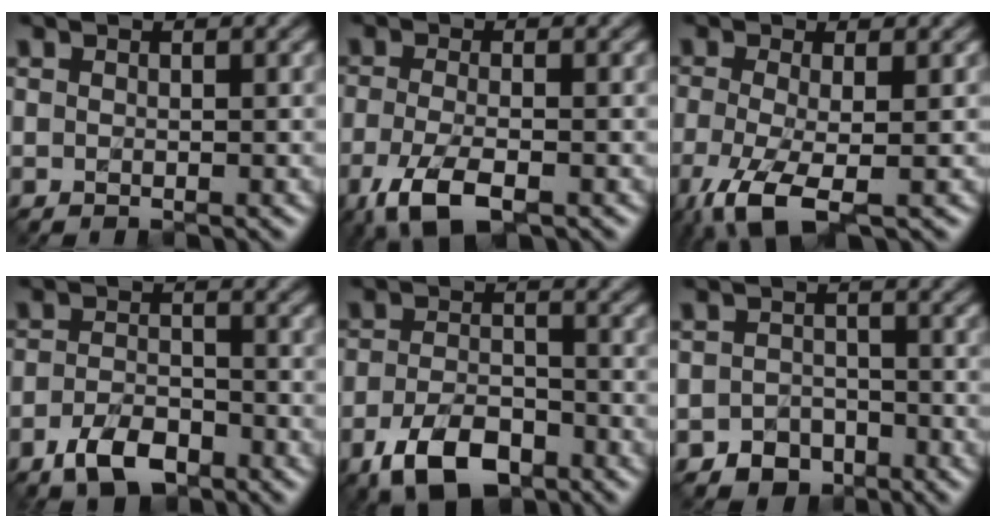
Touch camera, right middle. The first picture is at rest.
{"total": 4.5, "force": [-2.8, 1.3, 3.3], "torque": [-0.084, -0.002, -0.062]}
{"total": 5.1, "force": [-2.7, 1.3, 4.2], "torque": [-0.104, -0.010, -0.057]}
{"total": 3.4, "force": [-2.5, 1.4, 1.9], "torque": [-0.044, 0.006, -0.050]}
{"total": 5.4, "force": [-3.6, 2.6, 3.2], "torque": [-0.070, 0.002, -0.068]}
{"total": 2.3, "force": [-1.7, 1.6, -0.2], "torque": [0.006, 0.011, -0.032]}